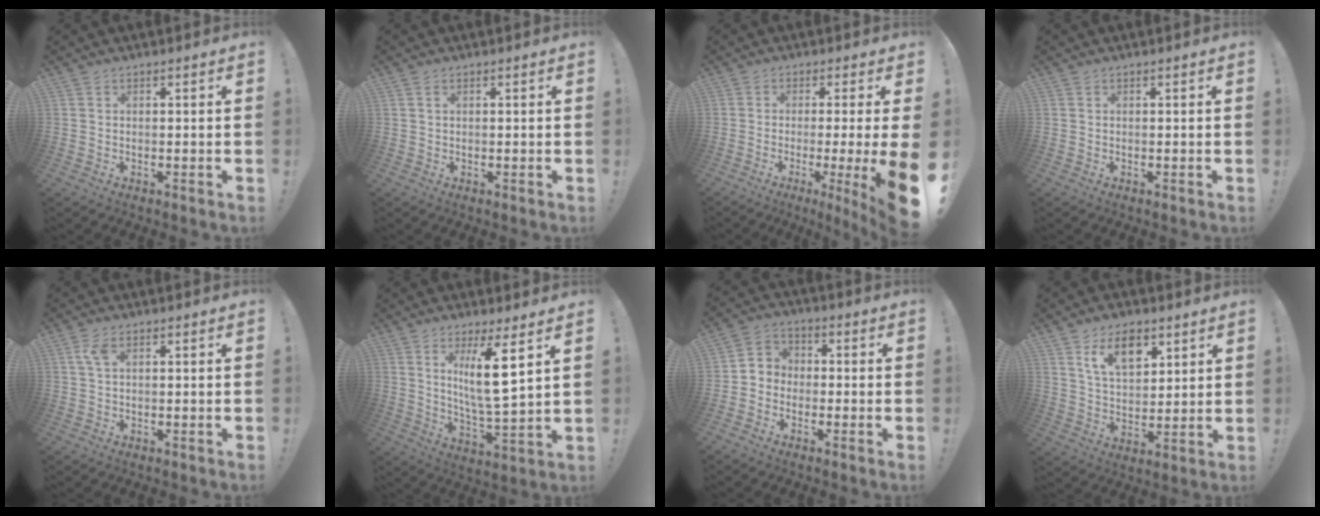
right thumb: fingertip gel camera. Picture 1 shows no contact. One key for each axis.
{"total": 1.0, "fx": 0.5, "fy": 0.4, "fz": 0.7, "tx": -0.019, "ty": 0.002, "tz": 0.011}
{"total": 10.4, "fx": -2.2, "fy": -0.1, "fz": 10.1, "tx": -0.141, "ty": -0.008, "tz": -0.026}
{"total": 0.0}
{"total": 3.4, "fx": 1.2, "fy": 1.4, "fz": 2.8, "tx": -0.057, "ty": 0.003, "tz": 0.022}
{"total": 12.3, "fx": 5.3, "fy": 1.1, "fz": 11.0, "tx": -0.176, "ty": -0.038, "tz": 0.077}
{"total": 5.1, "fx": -2.9, "fy": 4.1, "fz": 1.1, "tx": -0.021, "ty": 0.030, "tz": -0.048}
{"total": 11.3, "fx": 6.7, "fy": 6.7, "fz": 6.1, "tx": -0.096, "ty": -0.029, "tz": 0.125}